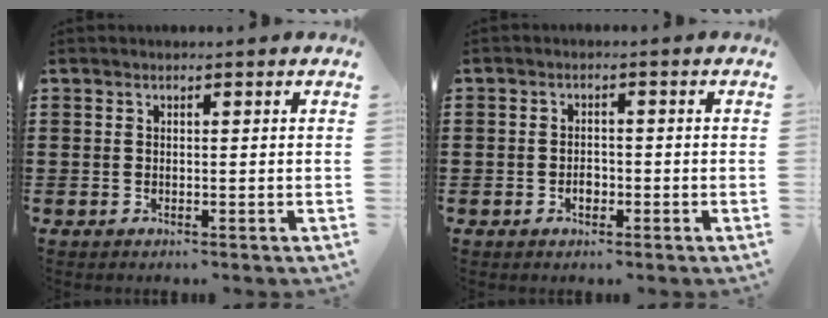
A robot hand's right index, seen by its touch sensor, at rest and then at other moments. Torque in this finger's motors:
{"motor_torque": [1.23, 0.91, 0.16, -0.06]}